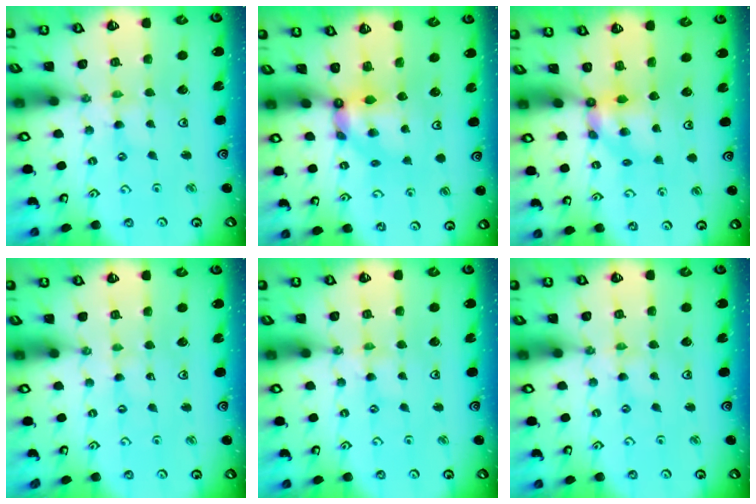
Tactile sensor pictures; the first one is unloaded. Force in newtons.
{"total": 5.9, "press": 5.9, "slide": 0.3}
{"total": 5.6, "press": 5.6, "slide": 0.2}
{"total": 0.0}
{"total": 0.0}
{"total": 0.0}